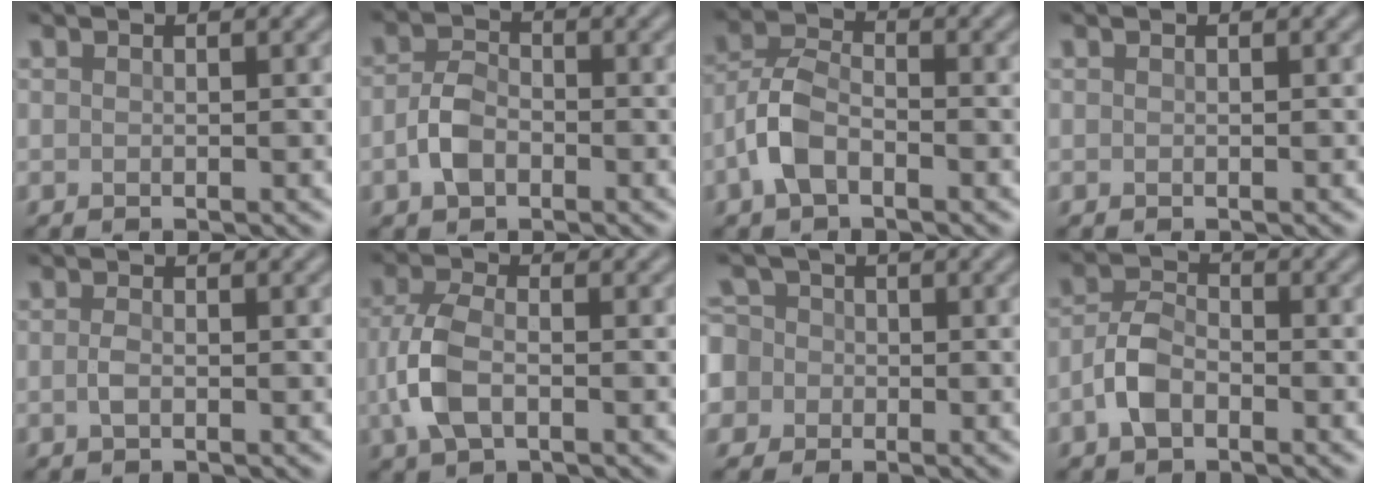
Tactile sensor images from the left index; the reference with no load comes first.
{"total": 3.1, "force": [-1.1, 2.0, 2.0], "torque": [-0.041, 0.004, -0.028]}
{"total": 4.0, "force": [-1.9, 2.2, 2.8], "torque": [-0.059, 0.008, -0.048]}
{"total": 0.0}
{"total": 1.1, "force": [-0.3, 0.5, 0.9], "torque": [-0.023, -0.002, -0.008]}
{"total": 4.6, "force": [-1.0, 2.6, 3.7], "torque": [-0.094, -0.002, -0.025]}
{"total": 7.3, "force": [-1.7, 6.7, 2.6], "torque": [-0.069, 0.016, -0.069]}
{"total": 3.5, "force": [-1.6, 2.1, 2.3], "torque": [-0.046, 0.007, -0.040]}